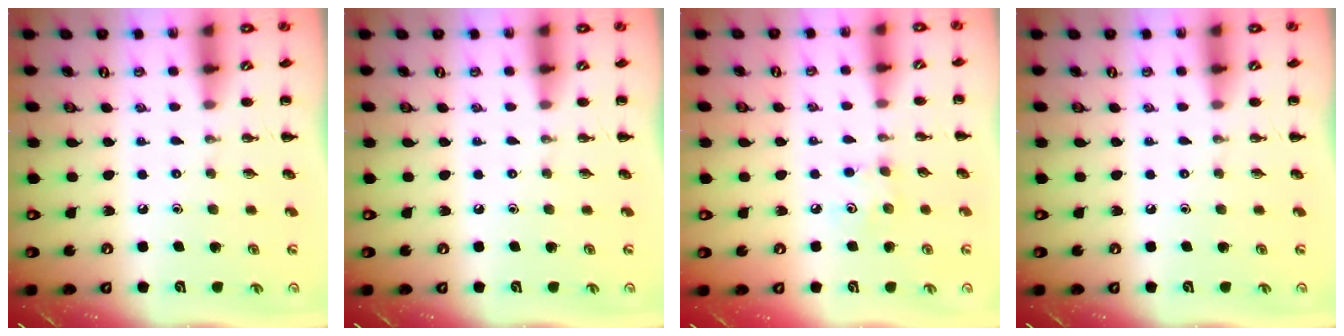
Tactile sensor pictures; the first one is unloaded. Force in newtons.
{"total": 0.0}
{"total": 4.7, "press": 4.5, "slide": 1.1}
{"total": 0.0}